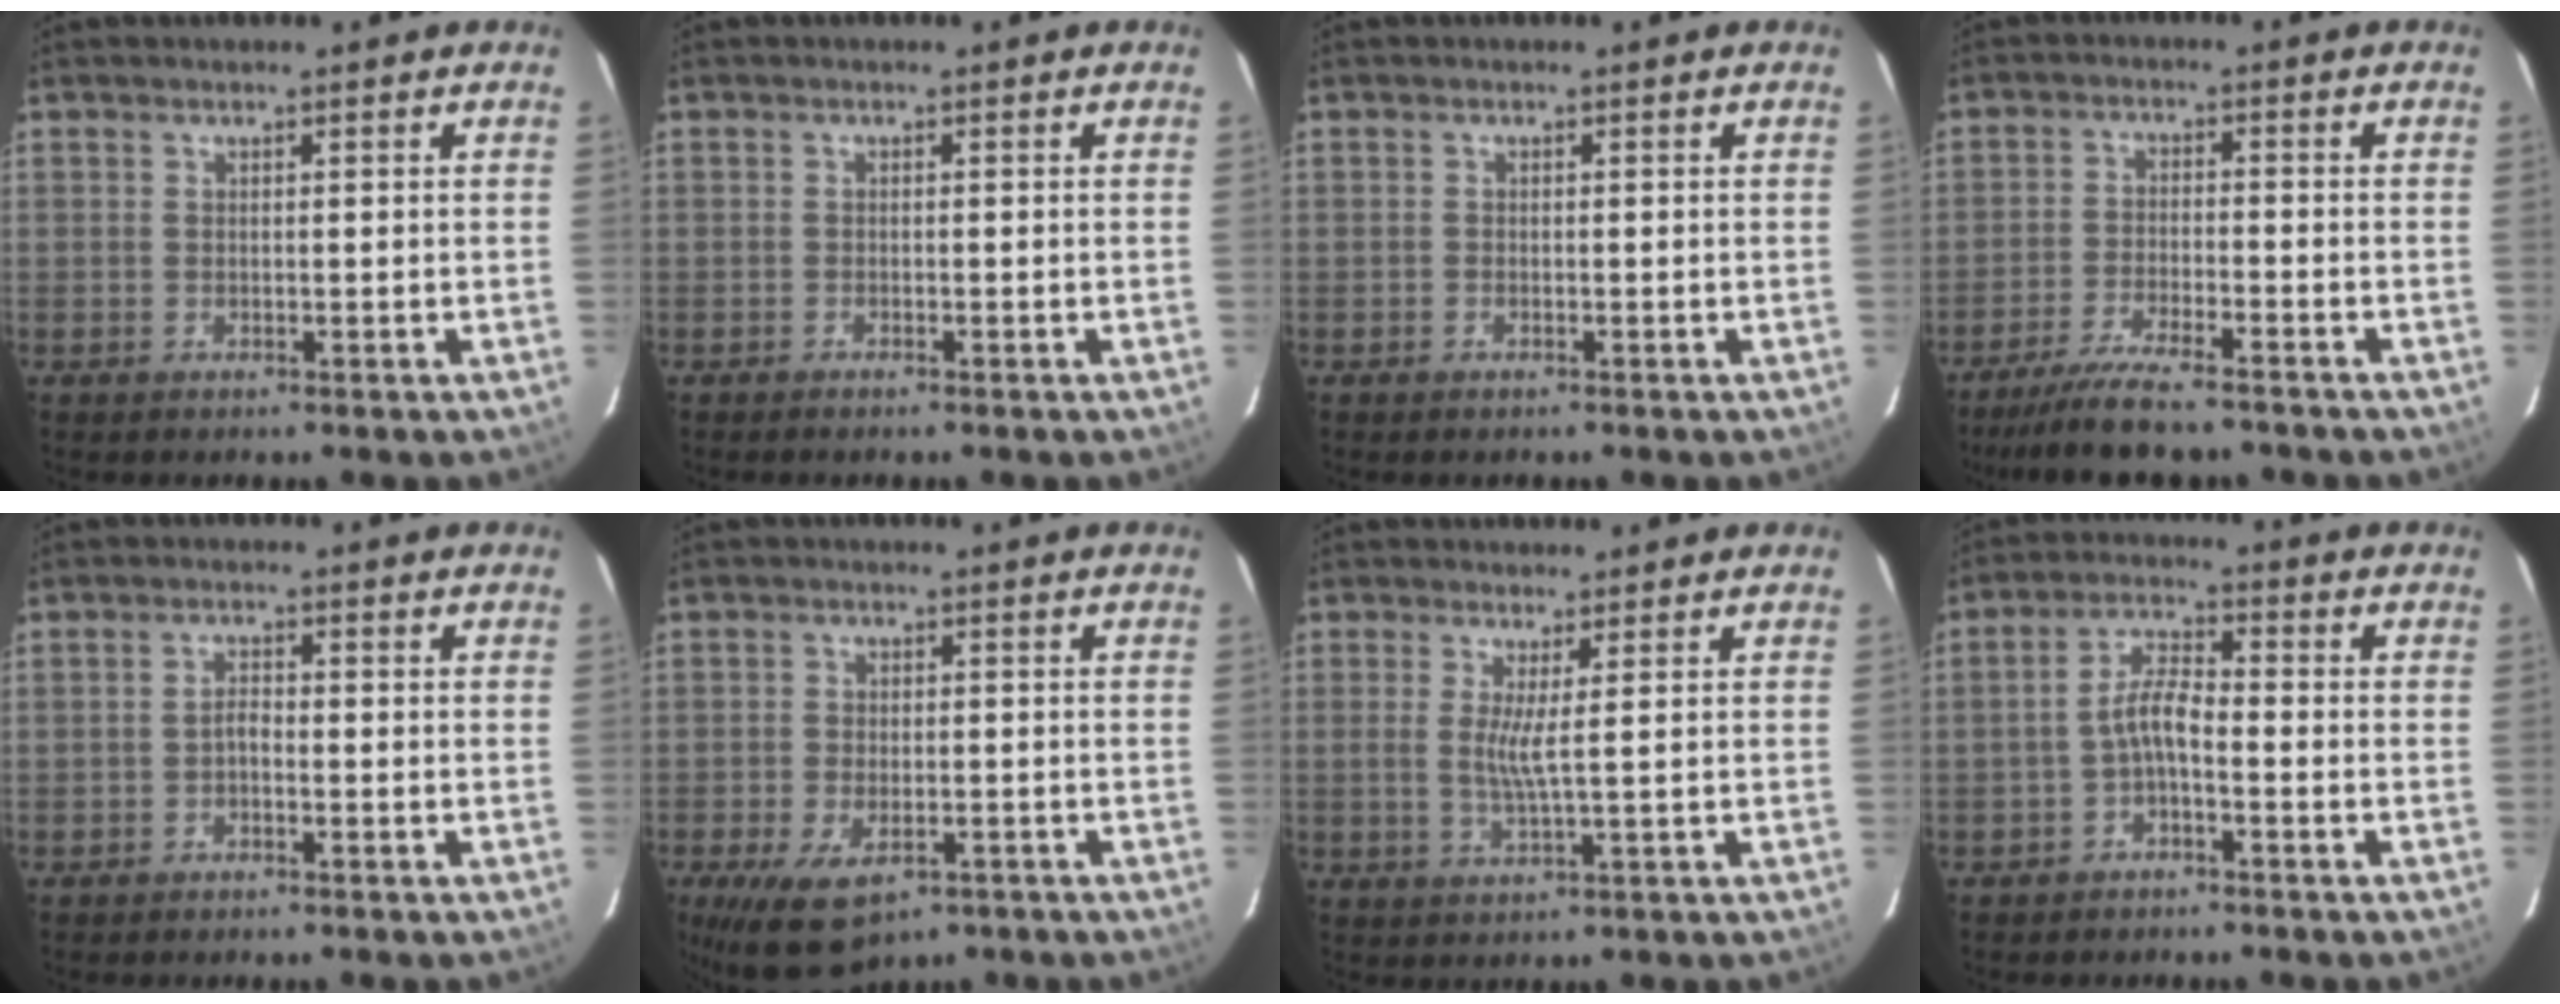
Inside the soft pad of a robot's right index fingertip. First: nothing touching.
{"total": 0.7, "force": [-0.6, 0.1, 0.3], "torque": [-0.006, 0.000, -0.013]}
{"total": 0.6, "force": [-0.5, 0.3, 0.1], "torque": [-0.004, 0.001, -0.010]}
{"total": 10.9, "force": [-9.3, 1.7, 5.4], "torque": [-0.127, -0.021, -0.157]}
{"total": 1.4, "force": [-1.0, 0.5, 0.8], "torque": [-0.016, 0.006, -0.020]}
{"total": 10.1, "force": [-5.7, 5.1, 6.6], "torque": [-0.143, -0.029, -0.091]}
{"total": 3.2, "force": [0.6, -0.6, 3.1], "torque": [-0.061, -0.009, 0.007]}
{"total": 4.4, "force": [-2.1, 1.1, 3.7], "torque": [-0.081, 0.015, -0.041]}